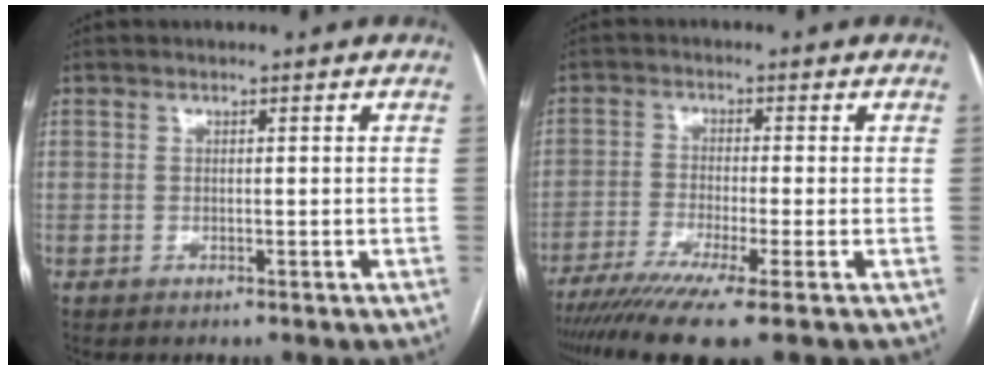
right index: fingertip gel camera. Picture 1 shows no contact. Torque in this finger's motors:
{"motor_torque": [1.55, -0.59, 0.78, 0.16]}